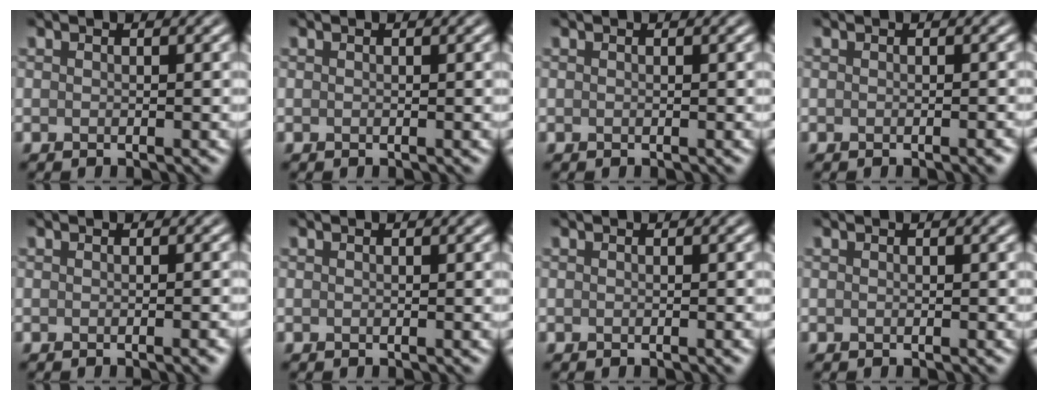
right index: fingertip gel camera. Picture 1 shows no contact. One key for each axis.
{"total": 0.0}
{"total": 0.0}
{"total": 1.1, "fx": -0.5, "fy": 0.2, "fz": 0.9, "tx": -0.009, "ty": 0.000, "tz": -0.007}
{"total": 1.5, "fx": -0.6, "fy": 0.4, "fz": 1.4, "tx": -0.010, "ty": 0.000, "tz": -0.008}
{"total": 0.0}
{"total": 0.6, "fx": -0.2, "fy": 0.1, "fz": 0.5, "tx": -0.003, "ty": 0.001, "tz": -0.004}
{"total": 0.0}